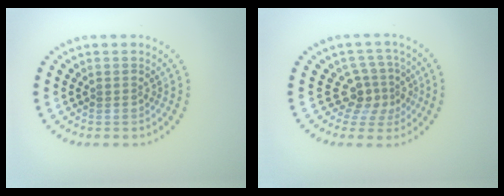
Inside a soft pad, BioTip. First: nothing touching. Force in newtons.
{"total": 3.1, "press": 2.3, "slide": 2.1}